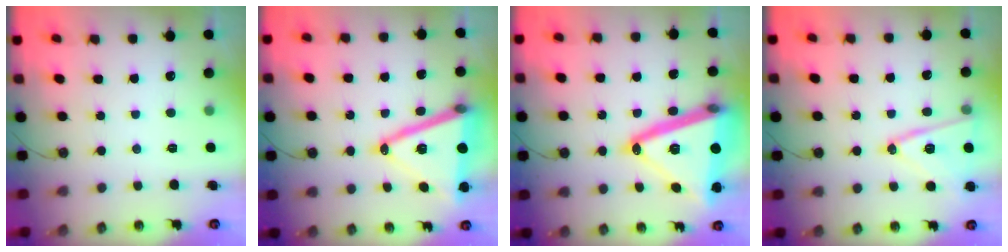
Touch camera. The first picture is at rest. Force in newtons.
{"total": 20.5, "press": 20.1, "slide": 3.9}
{"total": 29.4, "press": 29.1, "slide": 4.1}
{"total": 15.1, "press": 14.9, "slide": 2.6}